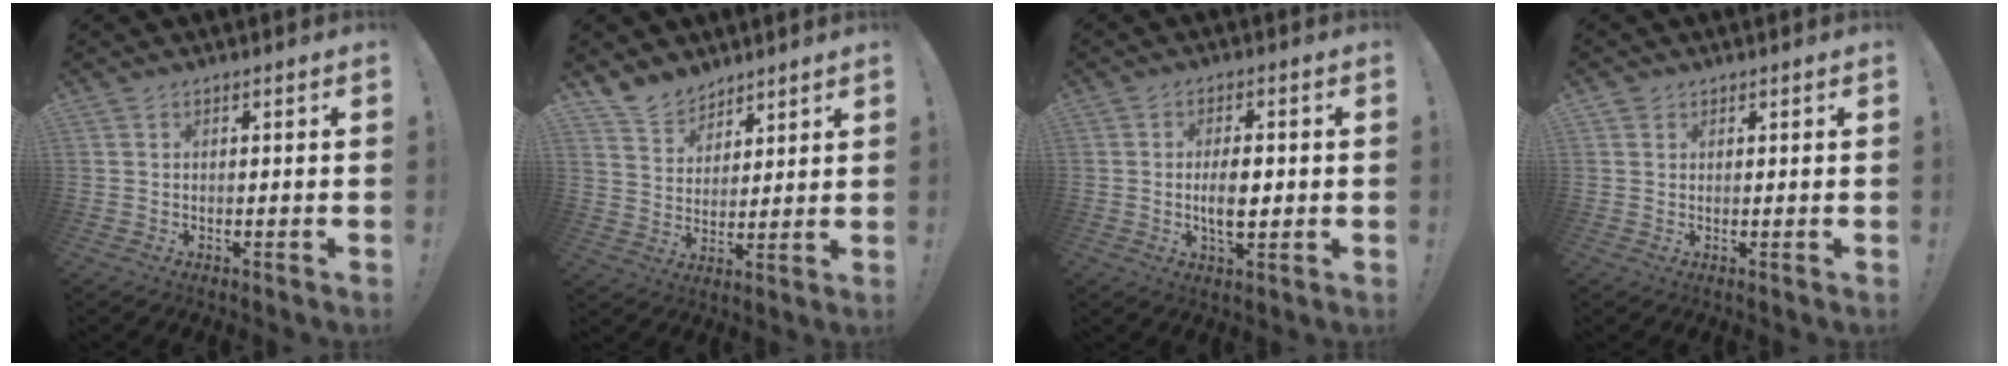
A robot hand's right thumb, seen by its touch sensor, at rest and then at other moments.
{"total": 8.5, "force": [7.1, 4.5, 0.7], "torque": [-0.025, -0.053, 0.142]}
{"total": 6.9, "force": [-0.4, 3.0, 6.2], "torque": [-0.107, -0.006, -0.016]}
{"total": 1.4, "force": [1.0, 1.1, 0.0], "torque": [0.001, -0.001, 0.019]}